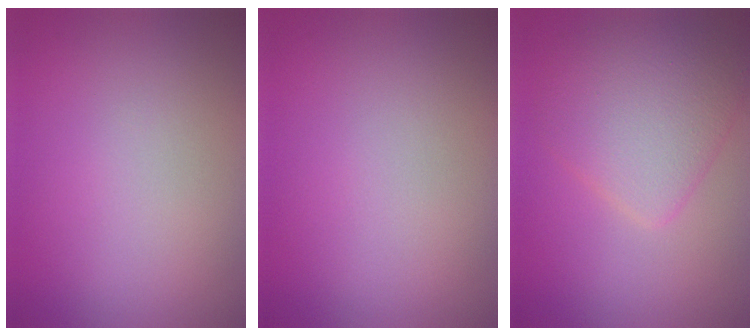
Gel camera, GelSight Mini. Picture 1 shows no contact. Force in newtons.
{"total": 0.0}
{"total": 5.1, "press": 5.1, "slide": 0.1}